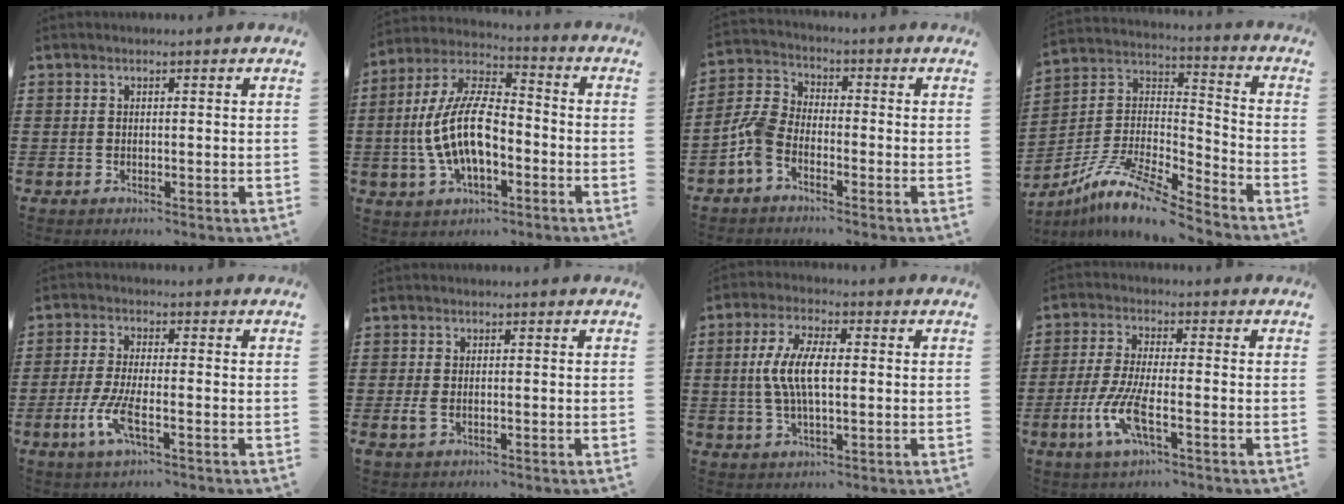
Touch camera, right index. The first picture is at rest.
{"total": 12.4, "force": [-2.6, 5.8, 10.6], "torque": [-0.244, -0.001, -0.054]}
{"total": 5.1, "force": [-3.3, 2.6, 2.9], "torque": [-0.090, -0.002, -0.076]}
{"total": 11.1, "force": [-9.1, 1.6, 6.1], "torque": [-0.130, 0.011, -0.188]}
{"total": 6.0, "force": [-2.5, 1.4, 5.3], "torque": [-0.120, -0.013, -0.051]}
{"total": 1.9, "force": [-0.4, 1.0, 1.5], "torque": [-0.046, -0.005, -0.013]}
{"total": 7.6, "force": [0.0, 2.9, 7.1], "torque": [-0.165, -0.005, -0.011]}
{"total": 7.4, "force": [-3.1, 1.7, 6.5], "torque": [-0.155, -0.018, -0.065]}